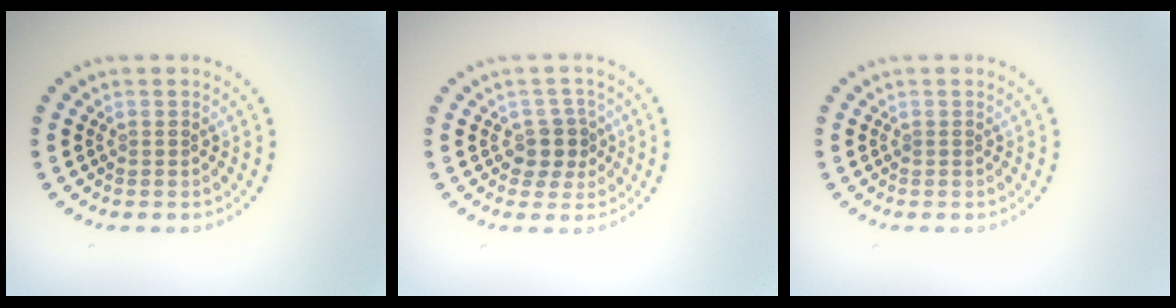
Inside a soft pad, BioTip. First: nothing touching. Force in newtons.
{"total": 2.5, "press": 2.1, "slide": 1.4}
{"total": 0.0}